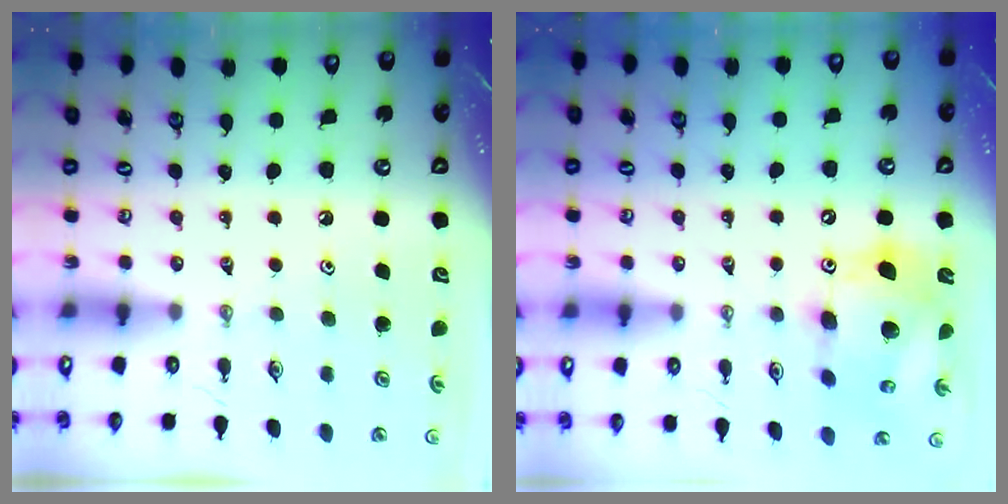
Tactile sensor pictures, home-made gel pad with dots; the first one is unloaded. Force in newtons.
{"total": 15.9, "press": 15.7, "slide": 2.5}